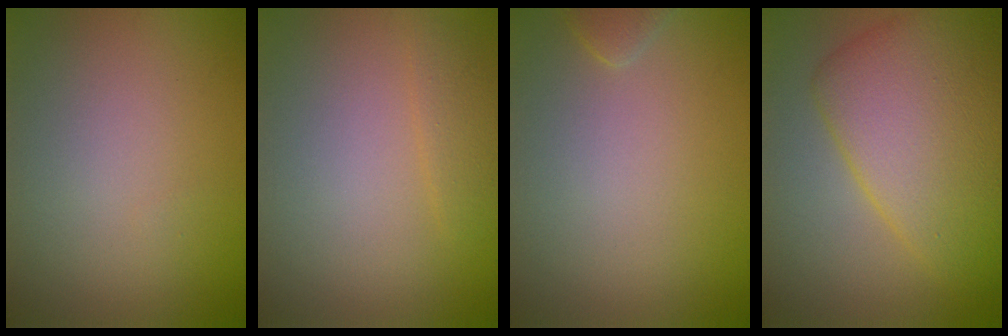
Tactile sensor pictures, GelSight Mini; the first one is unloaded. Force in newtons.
{"total": 1.4, "press": 1.4, "slide": 0.0}
{"total": 1.4, "press": 1.4, "slide": 0.1}
{"total": 7.8, "press": 7.8, "slide": 0.2}